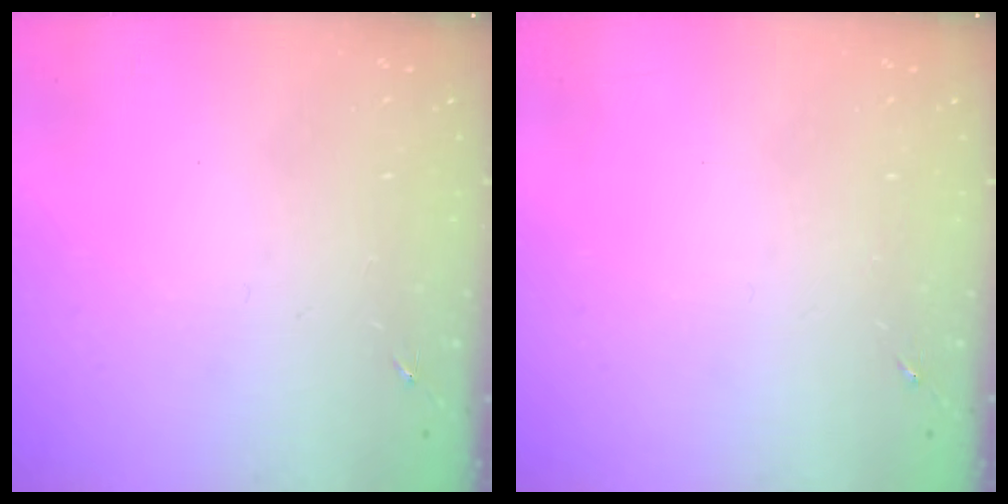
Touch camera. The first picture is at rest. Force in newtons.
{"total": 0.0}